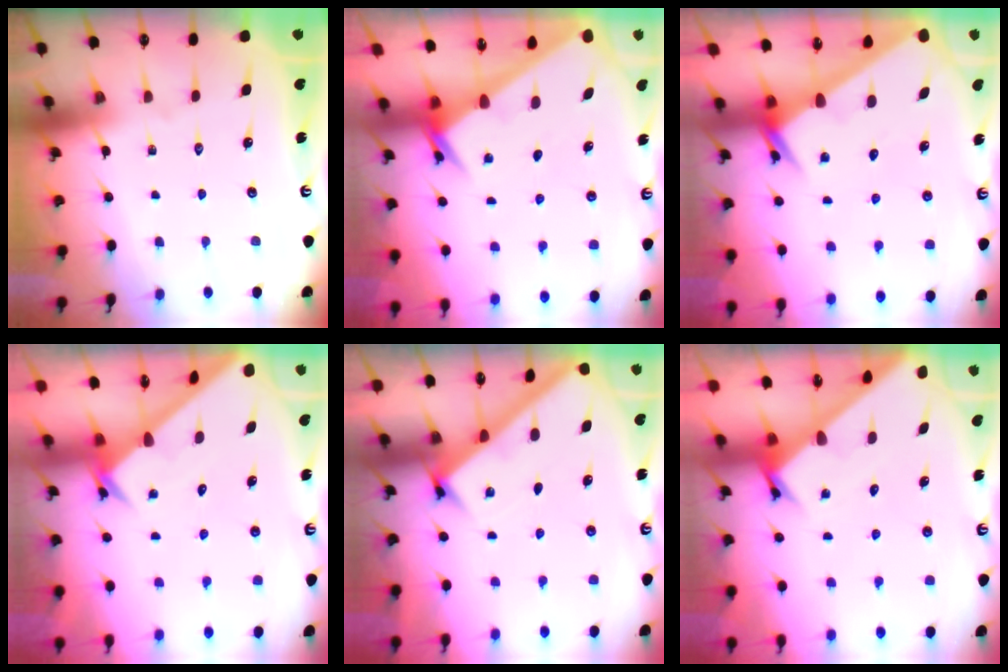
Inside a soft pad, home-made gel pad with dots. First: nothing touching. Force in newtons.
{"total": 2.1, "press": 2.1, "slide": 0.3}
{"total": 2.5, "press": 2.5, "slide": 0.1}
{"total": 2.5, "press": 2.5, "slide": 0.2}
{"total": 2.8, "press": 2.7, "slide": 0.3}
{"total": 2.3, "press": 2.3, "slide": 0.1}